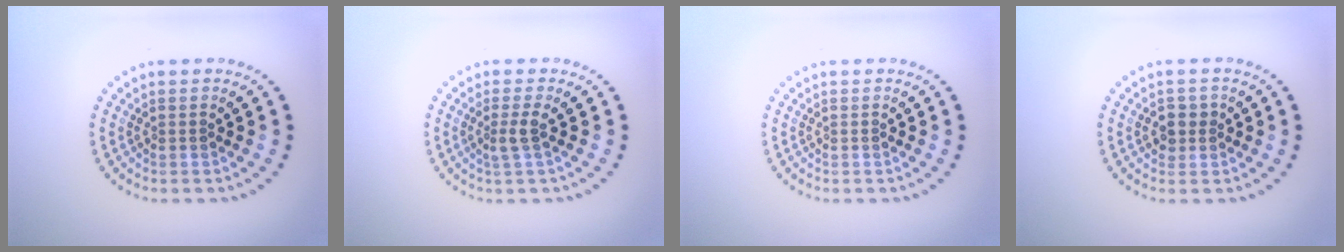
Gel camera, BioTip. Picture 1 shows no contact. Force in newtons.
{"total": 1.8, "press": 1.3, "slide": 1.2}
{"total": 0.0}
{"total": 1.8, "press": 1.7, "slide": 0.5}